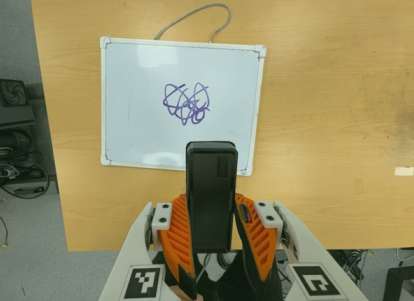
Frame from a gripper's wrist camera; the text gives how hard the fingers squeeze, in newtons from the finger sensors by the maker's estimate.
{"total": 4.0, "left": 2.3, "right": 5.6}